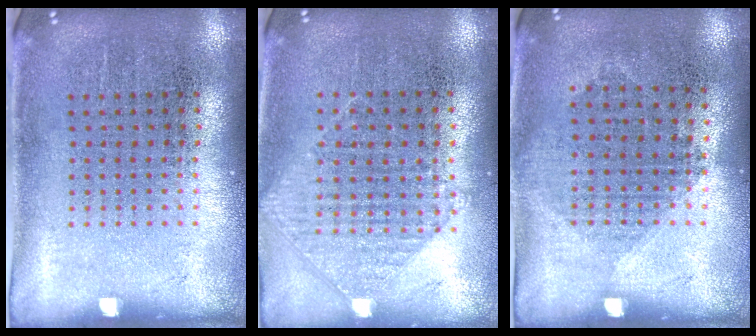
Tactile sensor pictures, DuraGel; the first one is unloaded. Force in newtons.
{"total": 0.8, "press": 0.7, "slide": 0.2}
{"total": 1.0, "press": 0.9, "slide": 0.4}